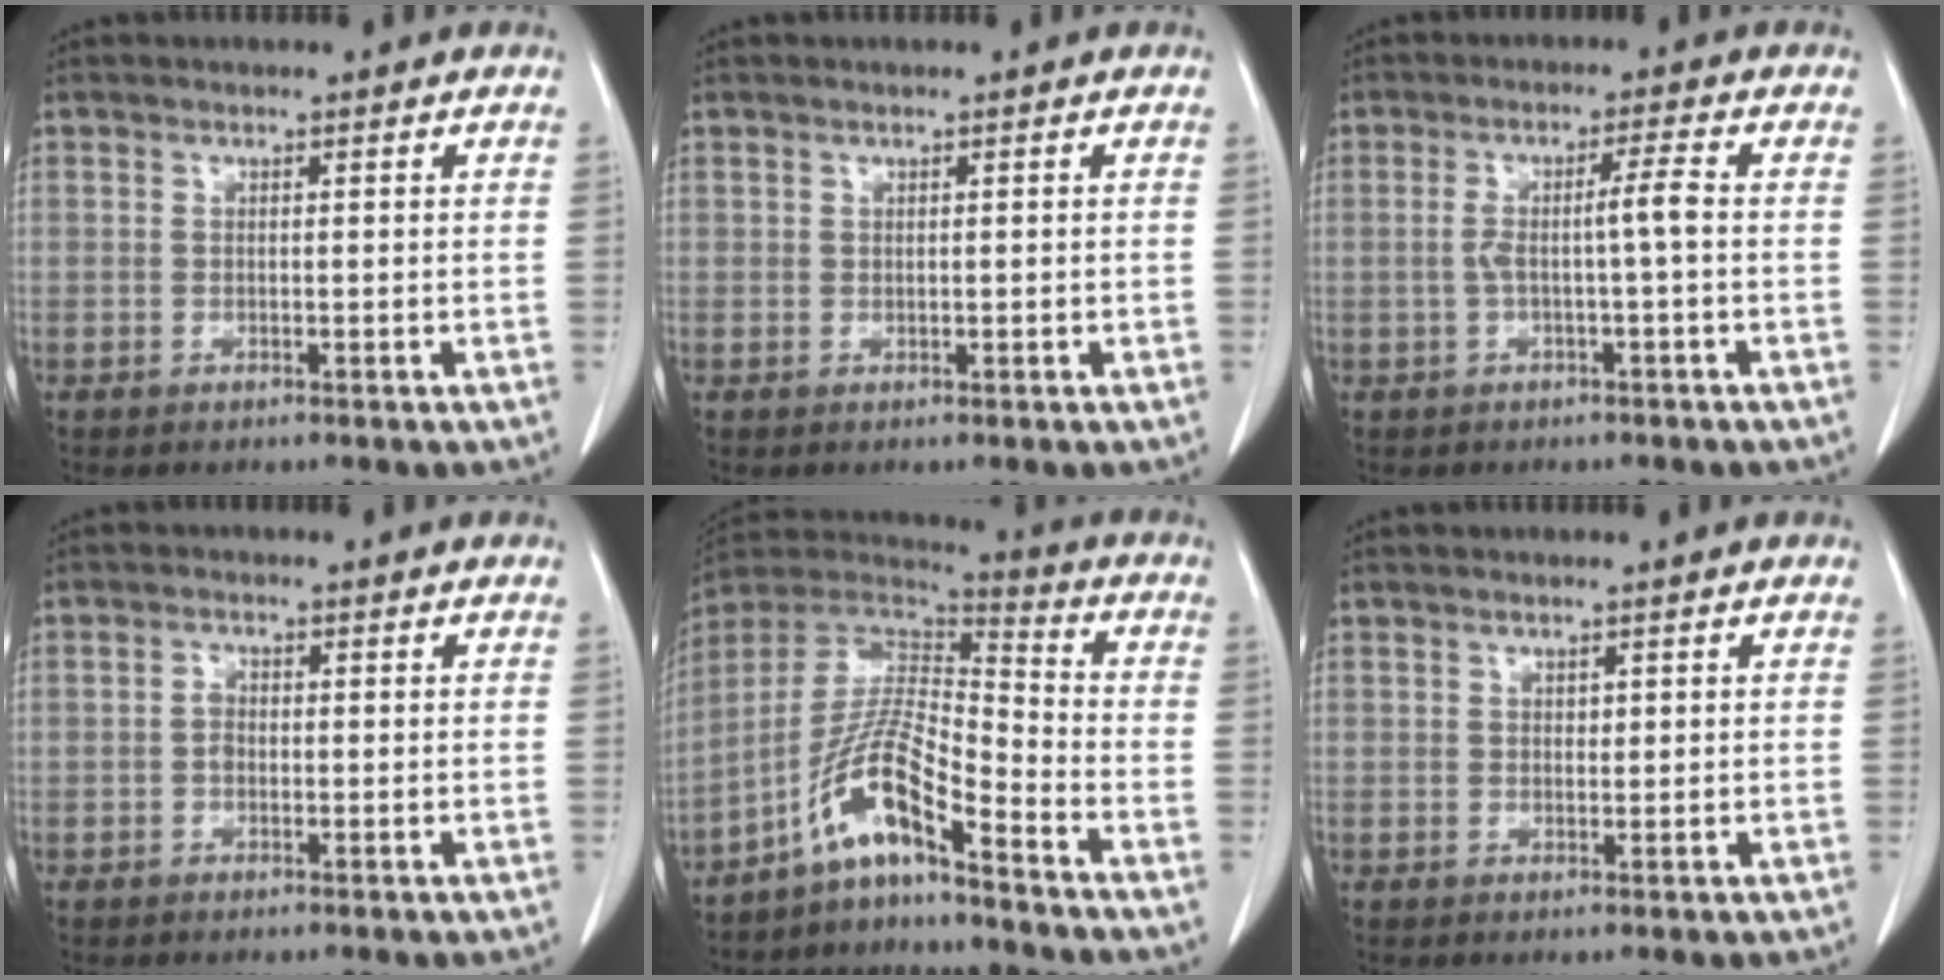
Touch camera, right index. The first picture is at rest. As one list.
[{"total": 0.0}, {"total": 3.9, "force": [-0.5, -0.4, 3.8], "torque": [-0.072, 0.012, -0.006]}, {"total": 1.4, "force": [-0.4, 1.0, 0.9], "torque": [-0.014, 0.005, -0.009]}, {"total": 10.8, "force": [-7.2, 1.2, 8.0], "torque": [-0.167, 0.015, -0.135]}, {"total": 0.6, "force": [0.2, 0.4, 0.3], "torque": [-0.002, 0.000, 0.004]}]